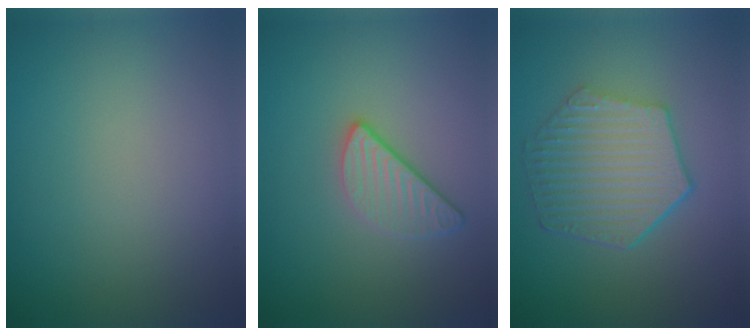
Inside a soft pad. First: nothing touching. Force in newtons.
{"total": 2.7, "press": 2.3, "slide": 1.3}
{"total": 6.3, "press": 4.6, "slide": 4.3}